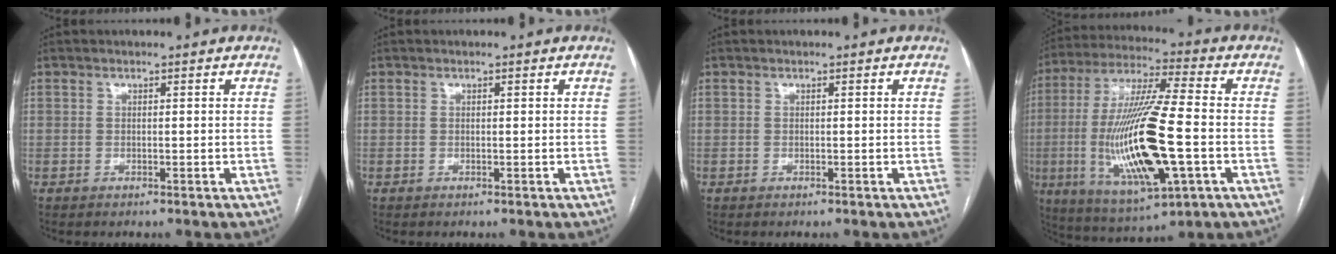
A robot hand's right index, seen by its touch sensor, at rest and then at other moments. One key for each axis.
{"total": 0.0}
{"total": 0.0}
{"total": 20.8, "fx": -4.0, "fy": 3.5, "fz": 20.2, "tx": -0.417, "ty": -0.020, "tz": -0.062}